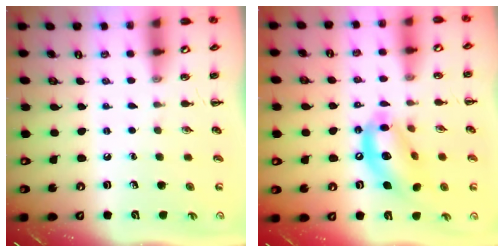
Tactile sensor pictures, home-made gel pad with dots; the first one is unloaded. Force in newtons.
{"total": 15.1, "press": 14.5, "slide": 4.1}